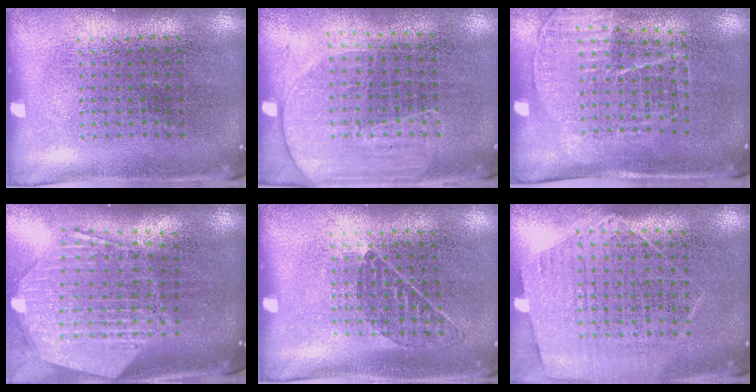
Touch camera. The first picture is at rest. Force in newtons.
{"total": 1.6, "press": 1.4, "slide": 0.8}
{"total": 1.5, "press": 1.3, "slide": 0.8}
{"total": 2.9, "press": 2.3, "slide": 1.8}
{"total": 0.9, "press": 0.7, "slide": 0.6}
{"total": 1.1, "press": 1.0, "slide": 0.5}